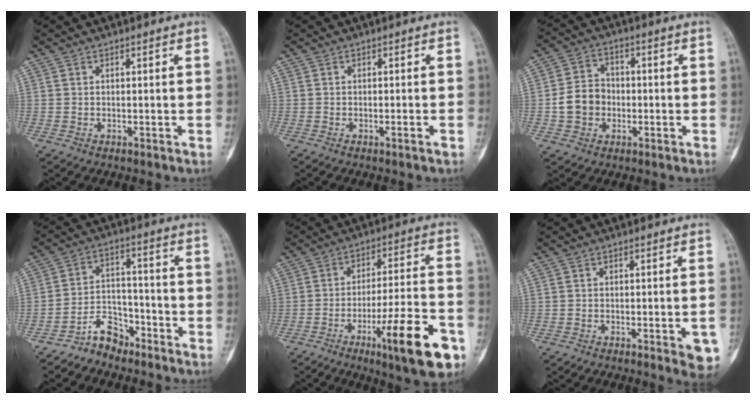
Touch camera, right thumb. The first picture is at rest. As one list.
[{"total": 1.0, "force": [-0.6, 0.0, 0.8], "torque": [-0.018, 0.000, -0.006]}, {"total": 7.8, "force": [-1.4, 6.6, 3.8], "torque": [-0.051, 0.022, -0.031]}, {"total": 7.3, "force": [-5.9, 3.8, 2.0], "torque": [-0.020, 0.065, -0.111]}, {"total": 18.2, "force": [-8.5, 3.6, 15.6], "torque": [-0.229, 0.038, -0.123]}, {"total": 5.7, "force": [-2.4, 1.6, 4.9], "torque": [-0.047, 0.004, -0.027]}]